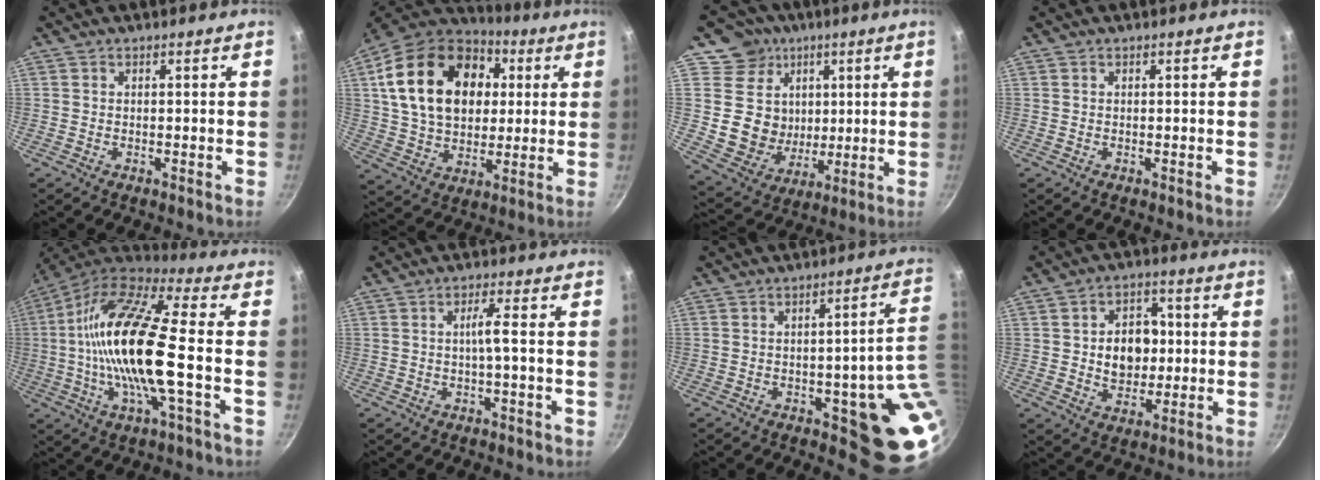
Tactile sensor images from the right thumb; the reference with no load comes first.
{"total": 25.3, "force": [5.9, 17.7, 17.1], "torque": [-0.281, 0.010, 0.098]}
{"total": 14.6, "force": [4.1, 13.2, 4.7], "torque": [-0.050, -0.021, 0.079]}
{"total": 0.0}
{"total": 21.6, "force": [-2.0, 5.8, 20.7], "torque": [-0.394, 0.029, -0.052]}
{"total": 3.2, "force": [-0.4, 0.0, 3.2], "torque": [-0.066, 0.009, -0.007]}
{"total": 14.0, "force": [-1.5, 5.0, 13.0], "torque": [-0.095, 0.003, -0.016]}
{"total": 10.1, "force": [0.5, 7.7, 6.5], "torque": [-0.060, 0.004, 0.009]}